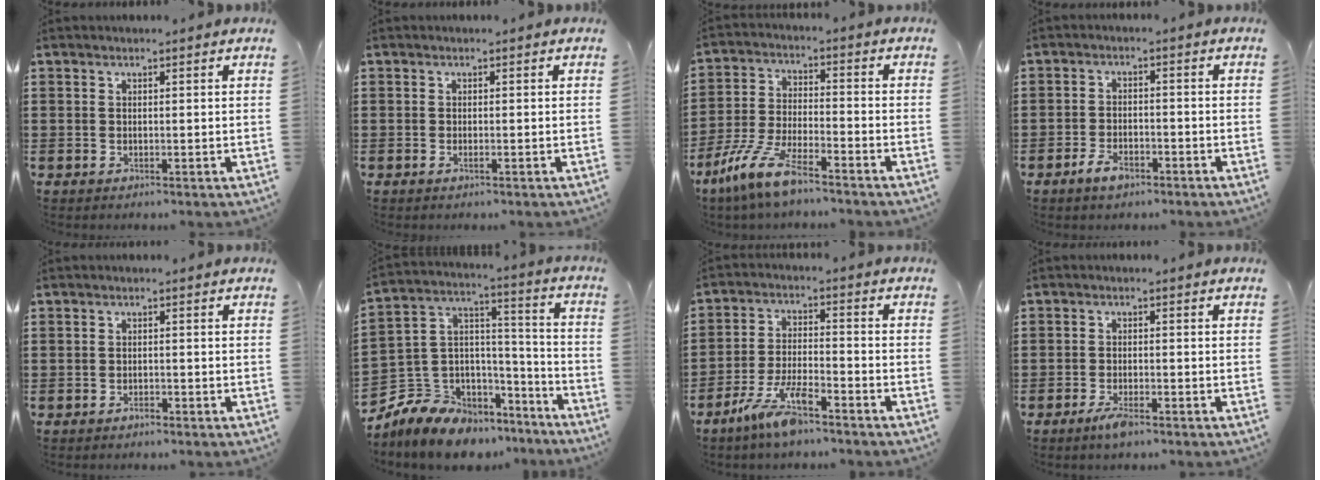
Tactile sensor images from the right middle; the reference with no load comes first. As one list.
[{"total": 0.6, "force": [-0.3, 0.1, 0.5], "torque": [-0.011, -0.002, -0.005]}, {"total": 9.0, "force": [-7.1, 1.4, 5.4], "torque": [-0.127, -0.002, -0.143]}, {"total": 3.7, "force": [-2.6, 1.6, 2.1], "torque": [-0.042, 0.006, -0.051]}, {"total": 1.2, "force": [-1.0, 0.4, 0.5], "torque": [-0.013, -0.001, -0.021]}, {"total": 9.7, "force": [-7.7, 5.7, 1.7], "torque": [-0.064, 0.008, -0.150]}, {"total": 7.8, "force": [-5.7, 1.4, 5.1], "torque": [-0.115, -0.005, -0.112]}, {"total": 2.9, "force": [-2.0, 0.8, 1.9], "torque": [-0.046, -0.001, -0.041]}]